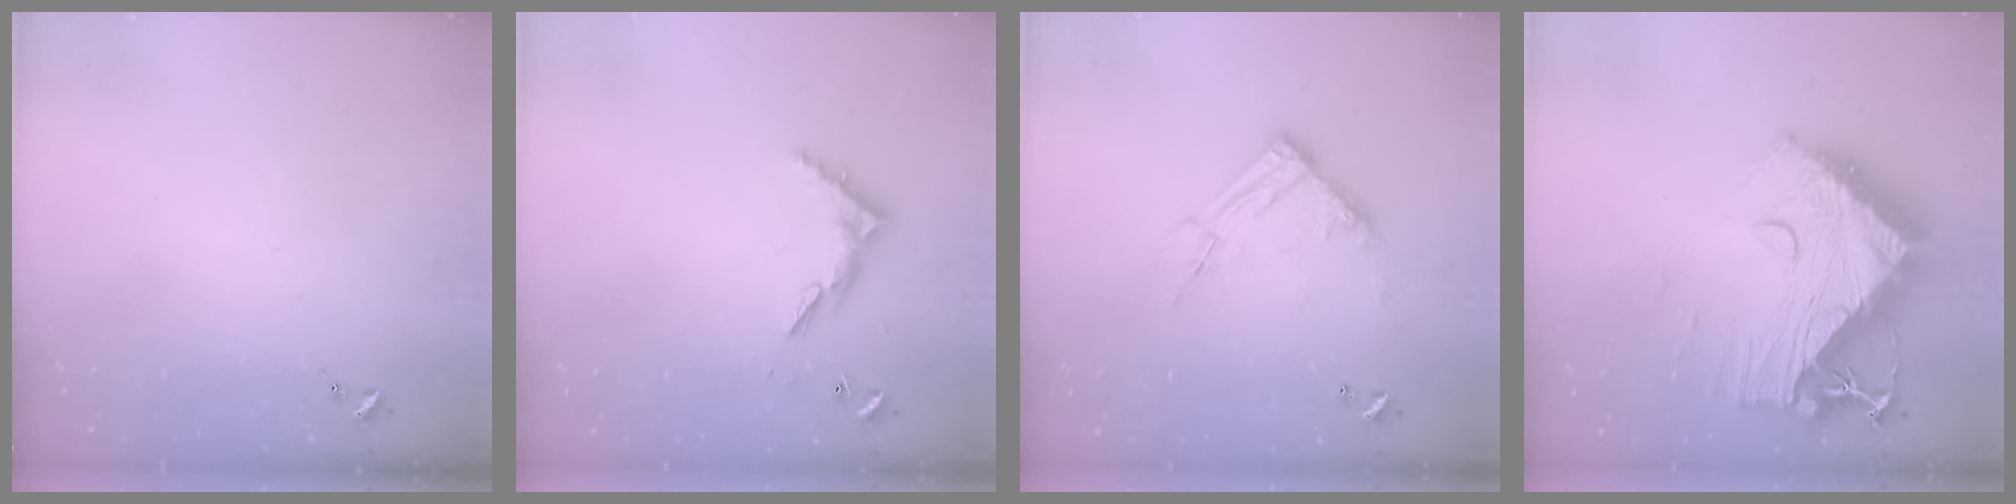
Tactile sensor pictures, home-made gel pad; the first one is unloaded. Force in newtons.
{"total": 6.3, "press": 6.3, "slide": 0.5}
{"total": 13.1, "press": 13.0, "slide": 1.2}
{"total": 21.2, "press": 21.1, "slide": 2.0}